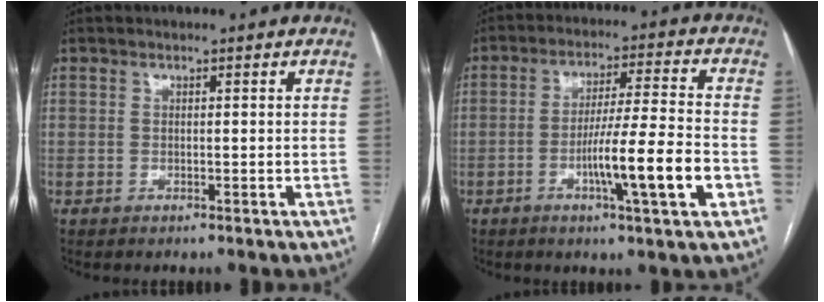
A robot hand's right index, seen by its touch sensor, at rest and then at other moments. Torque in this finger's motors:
{"motor_torque": [0.64, -0.38, 0.29, 0.08]}